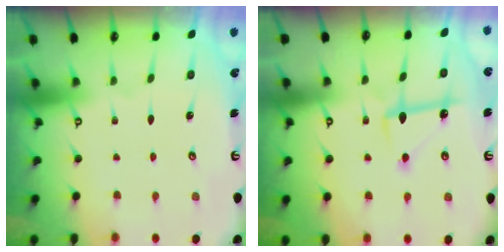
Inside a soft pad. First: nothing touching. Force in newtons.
{"total": 8.7, "press": 8.7, "slide": 0.4}